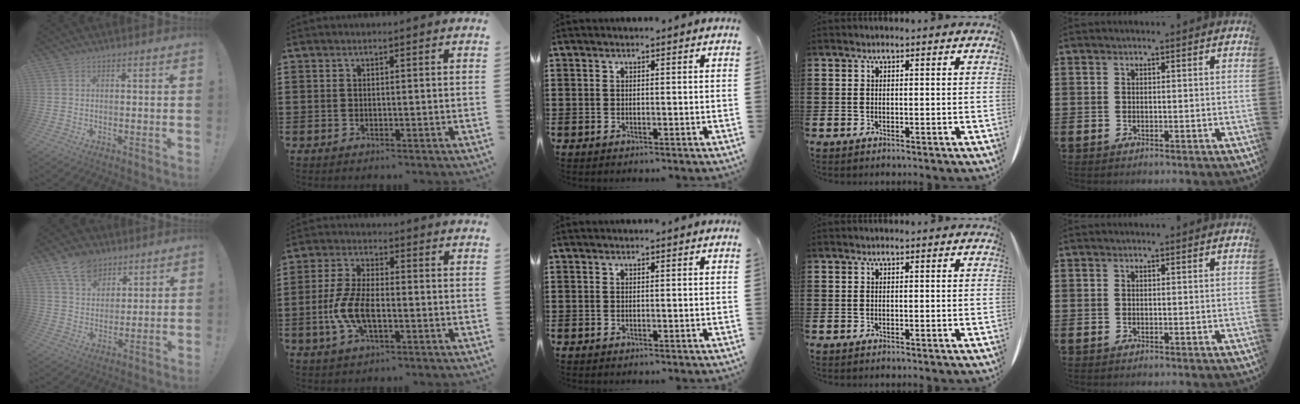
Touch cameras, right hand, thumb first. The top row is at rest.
{"thumb": {"total": 10.9, "force": [7.3, 7.2, 3.7], "torque": [-0.059, -0.044, 0.141]}, "index": {"total": 7.2, "force": [-2.1, 3.1, 6.1], "torque": [-0.145, -0.007, -0.044]}}